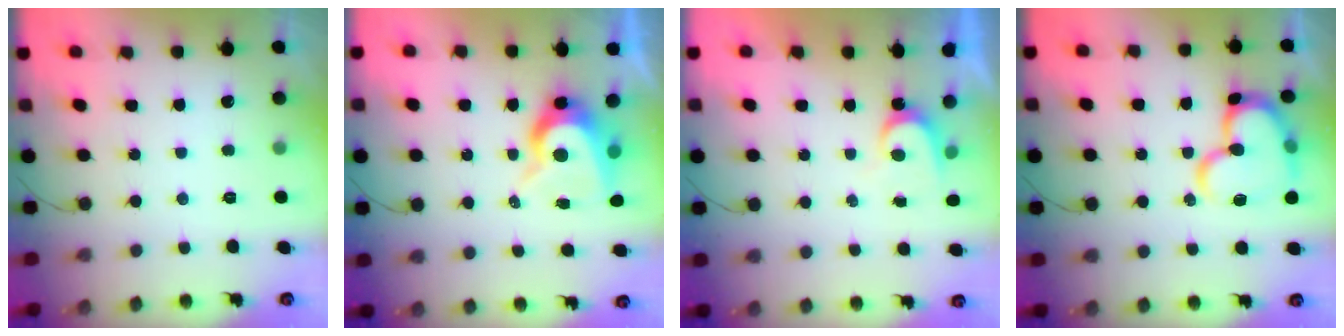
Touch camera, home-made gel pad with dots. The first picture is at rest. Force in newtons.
{"total": 9.0, "press": 9.0, "slide": 0.9}
{"total": 4.0, "press": 4.0, "slide": 0.3}
{"total": 17.6, "press": 17.6, "slide": 1.3}